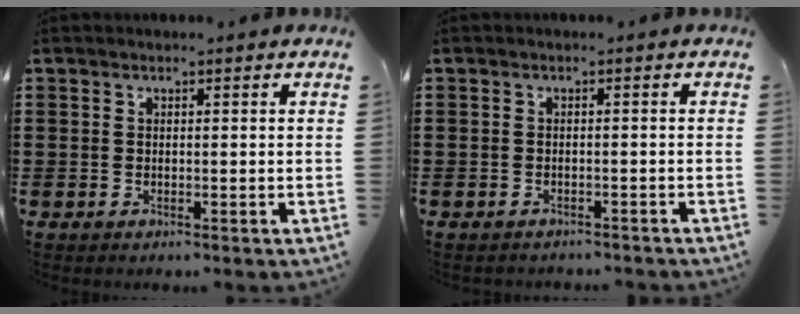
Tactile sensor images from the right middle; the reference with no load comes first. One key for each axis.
{"total": 0.9, "fx": -0.9, "fy": 0.1, "fz": 0.0, "tx": -0.004, "ty": 0.000, "tz": -0.019}